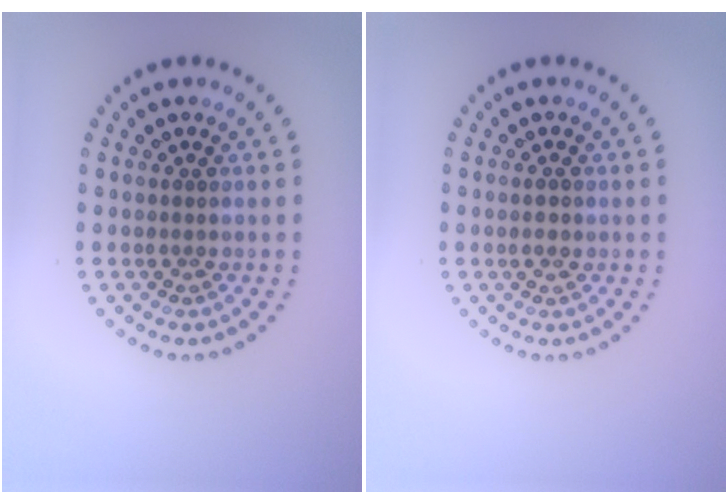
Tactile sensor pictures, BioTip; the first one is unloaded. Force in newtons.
{"total": 1.1, "press": 1.0, "slide": 0.5}